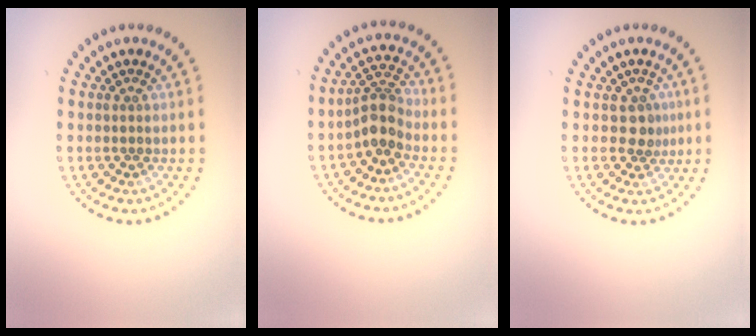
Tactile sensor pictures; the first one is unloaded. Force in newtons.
{"total": 2.9, "press": 2.2, "slide": 1.8}
{"total": 1.8, "press": 1.5, "slide": 1.1}